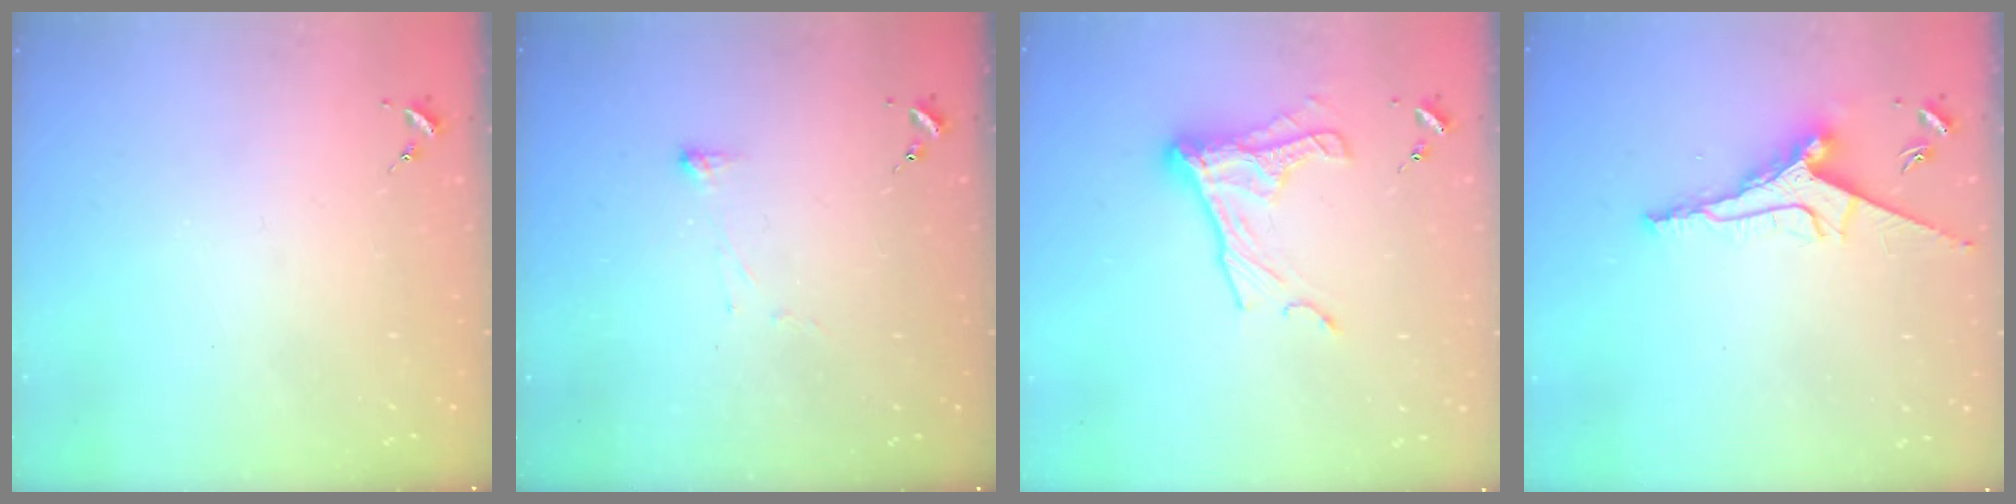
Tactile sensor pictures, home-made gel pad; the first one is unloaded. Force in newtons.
{"total": 2.9, "press": 2.8, "slide": 0.6}
{"total": 14.7, "press": 14.6, "slide": 1.1}
{"total": 10.2, "press": 10.2, "slide": 0.2}